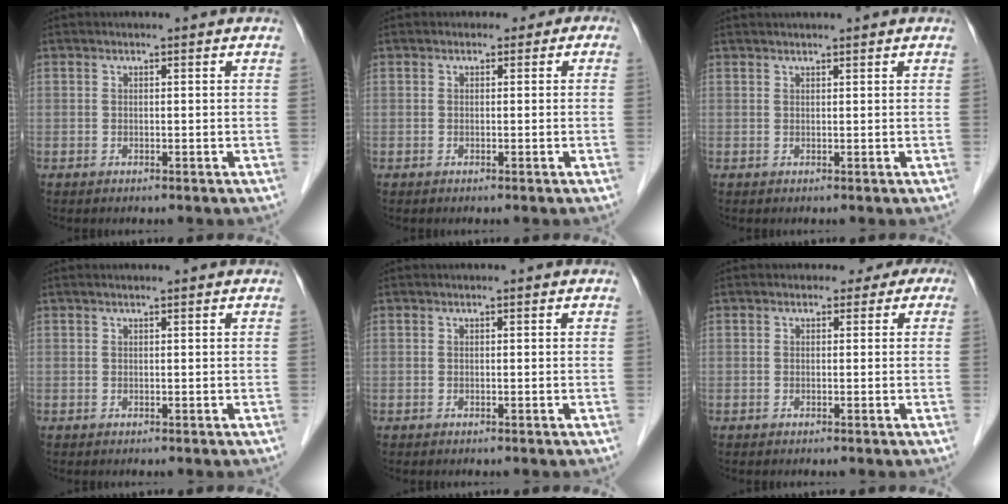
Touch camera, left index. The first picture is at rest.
{"total": 1.1, "force": [-0.2, 1.1, 0.2], "torque": [0.008, 0.006, -0.013]}
{"total": 3.2, "force": [2.8, 0.1, 1.5], "torque": [-0.014, 0.030, 0.040]}
{"total": 0.8, "force": [0.6, 0.0, 0.4], "torque": [-0.009, 0.010, 0.013]}
{"total": 0.0}
{"total": 2.4, "force": [0.9, 2.1, 0.5], "torque": [0.005, 0.010, -0.004]}